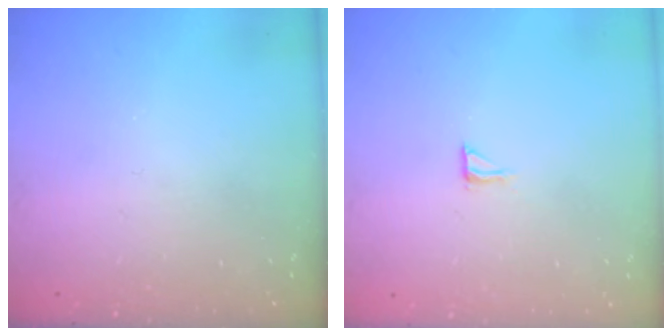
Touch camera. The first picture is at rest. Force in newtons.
{"total": 3.6, "press": 3.6, "slide": 0.4}